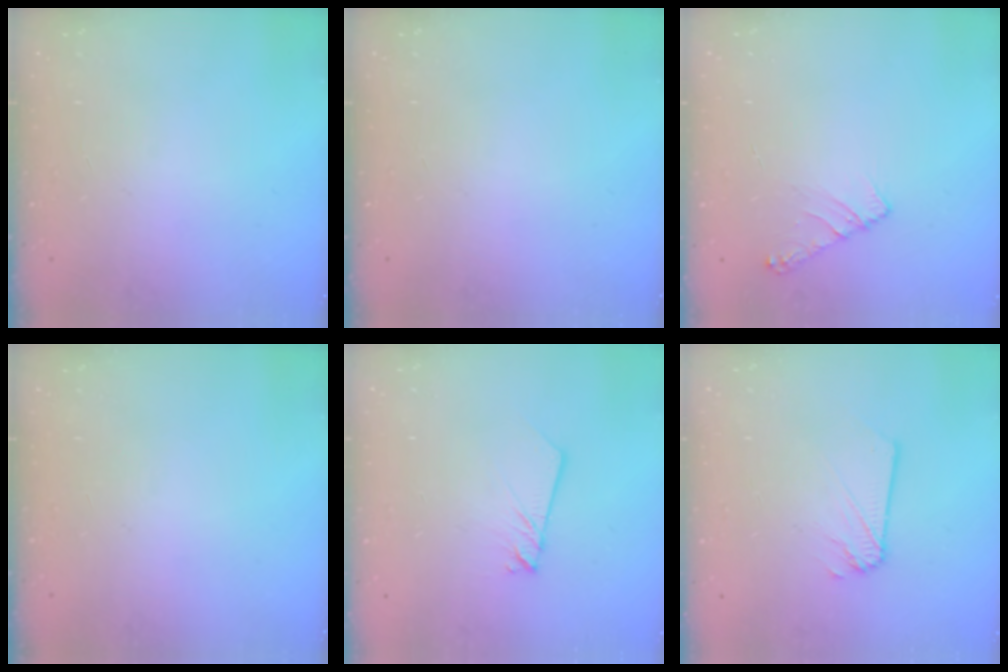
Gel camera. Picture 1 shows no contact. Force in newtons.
{"total": 0.0}
{"total": 5.9, "press": 5.8, "slide": 1.0}
{"total": 0.0}
{"total": 2.1, "press": 2.1, "slide": 0.2}
{"total": 2.2, "press": 2.2, "slide": 0.1}